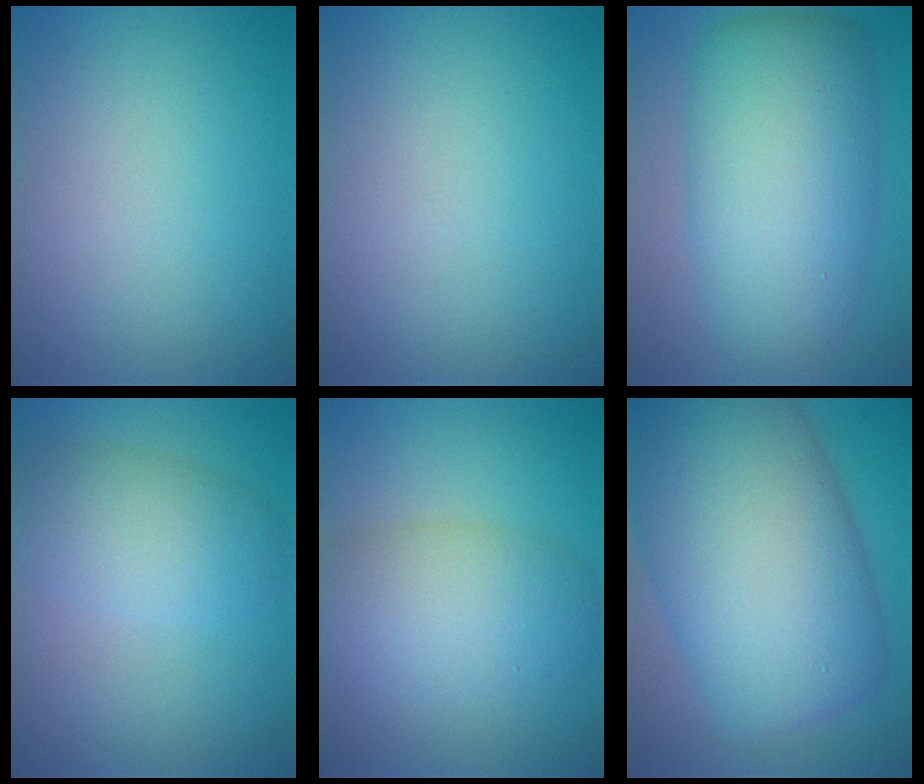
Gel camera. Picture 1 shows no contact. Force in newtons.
{"total": 0.0}
{"total": 10.2, "press": 10.2, "slide": 0.0}
{"total": 4.2, "press": 4.2, "slide": 0.3}
{"total": 5.7, "press": 5.7, "slide": 0.3}
{"total": 15.5, "press": 15.5, "slide": 0.7}